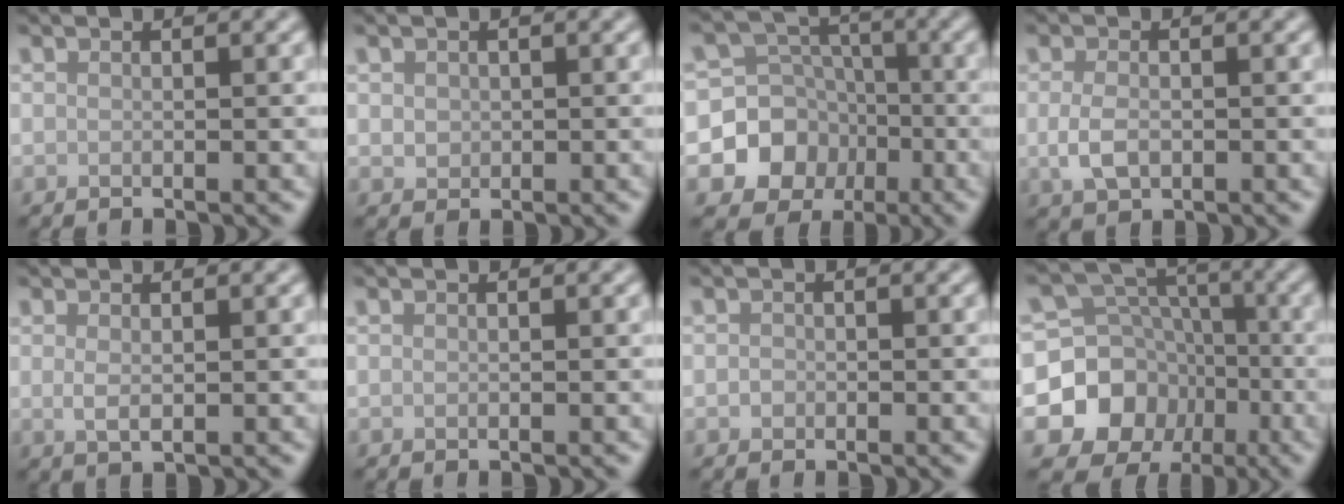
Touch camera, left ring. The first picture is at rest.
{"total": 1.1, "force": [0.2, 1.0, 0.4], "torque": [-0.006, -0.003, 0.006]}
{"total": 7.5, "force": [-2.7, 6.8, 1.7], "torque": [-0.006, 0.004, -0.078]}
{"total": 2.5, "force": [-0.4, 1.6, 1.9], "torque": [-0.041, -0.004, -0.007]}
{"total": 1.3, "force": [0.3, 0.5, 1.2], "torque": [-0.025, -0.004, 0.008]}
{"total": 0.0}
{"total": 0.6, "force": [-0.2, 0.6, 0.1], "torque": [0.000, -0.004, -0.006]}
{"total": 8.5, "force": [-3.0, 7.5, 2.7], "torque": [-0.053, -0.001, -0.066]}